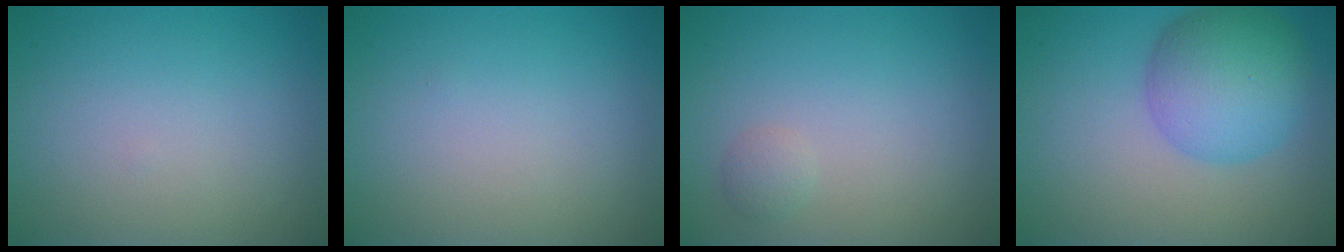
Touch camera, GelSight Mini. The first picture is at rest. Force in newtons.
{"total": 0.0}
{"total": 1.0, "press": 1.0, "slide": 0.1}
{"total": 6.8, "press": 6.8, "slide": 0.1}